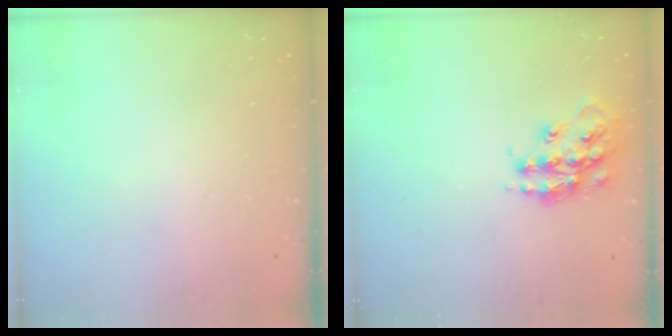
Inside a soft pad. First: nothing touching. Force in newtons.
{"total": 15.6, "press": 15.6, "slide": 0.9}